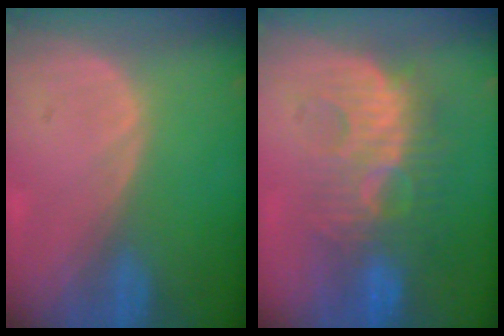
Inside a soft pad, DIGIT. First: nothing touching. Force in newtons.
{"total": 9.0, "press": 8.8, "slide": 1.7}